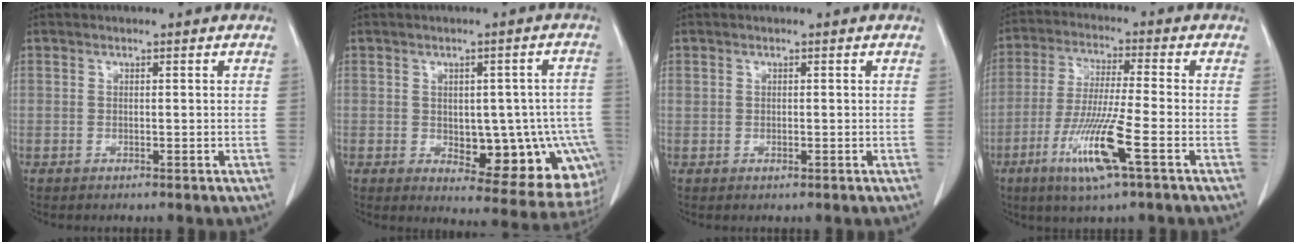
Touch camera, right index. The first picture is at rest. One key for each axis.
{"total": 16.0, "fx": -4.0, "fy": 7.3, "fz": 13.6, "tx": -0.100, "ty": 0.023, "tz": -0.028}
{"total": 0.6, "fx": 0.0, "fy": 0.4, "fz": 0.5, "tx": -0.012, "ty": -0.001, "tz": 0.004}
{"total": 11.3, "fx": -4.8, "fy": -0.1, "fz": 10.3, "tx": -0.207, "ty": -0.022, "tz": -0.093}